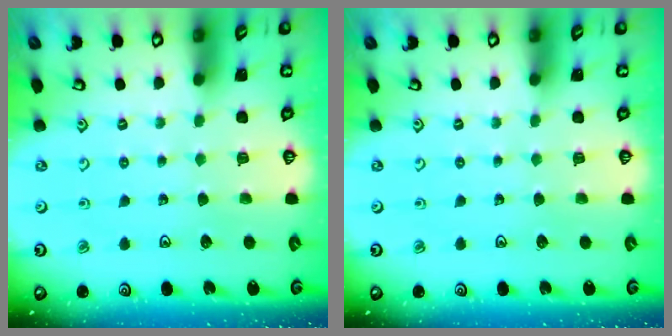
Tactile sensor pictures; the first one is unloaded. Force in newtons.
{"total": 0.0}